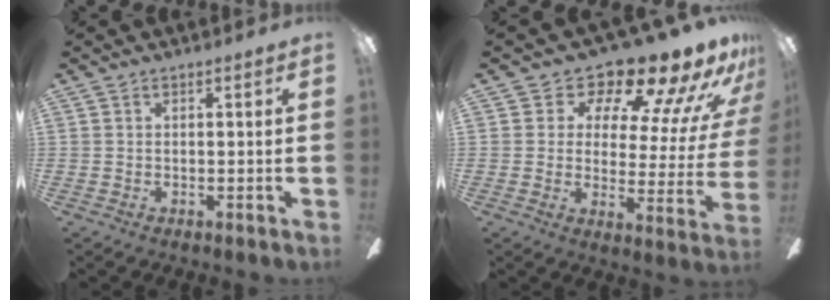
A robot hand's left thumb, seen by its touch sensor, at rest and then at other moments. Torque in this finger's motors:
{"motor_torque": [0.50, 0.58, 1.08, -1.69, 0.07]}